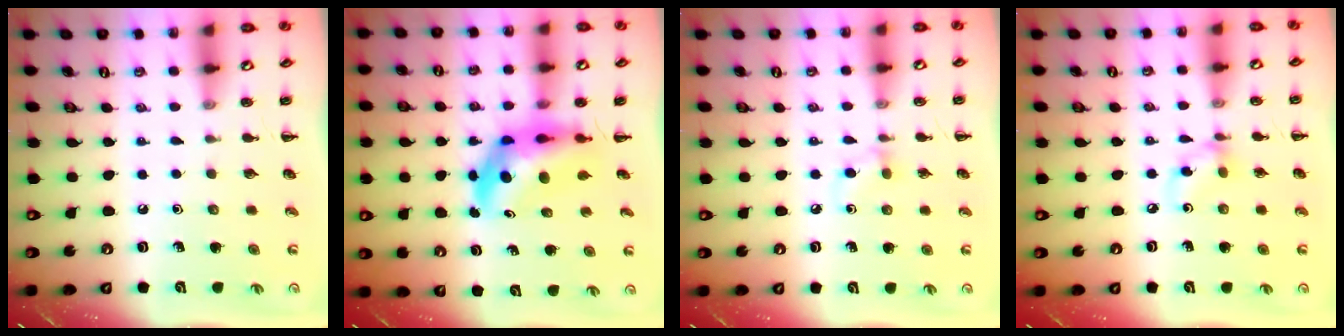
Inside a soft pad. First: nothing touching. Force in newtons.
{"total": 6.3, "press": 6.0, "slide": 2.0}
{"total": 5.0, "press": 4.7, "slide": 1.7}
{"total": 6.6, "press": 6.6, "slide": 0.6}